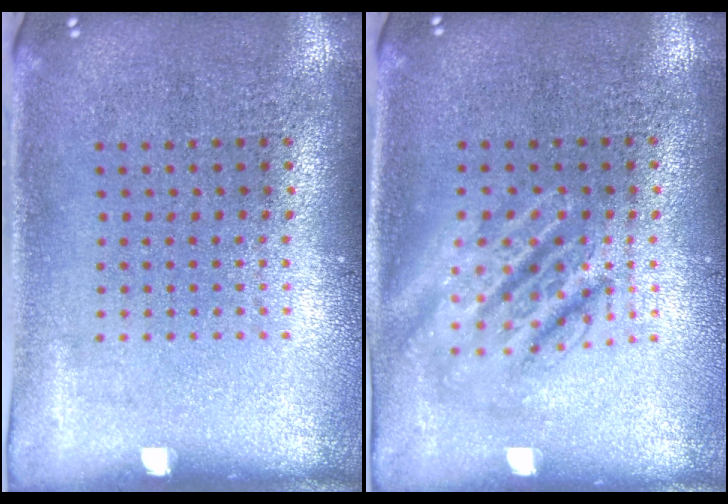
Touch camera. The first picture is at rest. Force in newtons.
{"total": 1.9, "press": 1.9, "slide": 0.3}